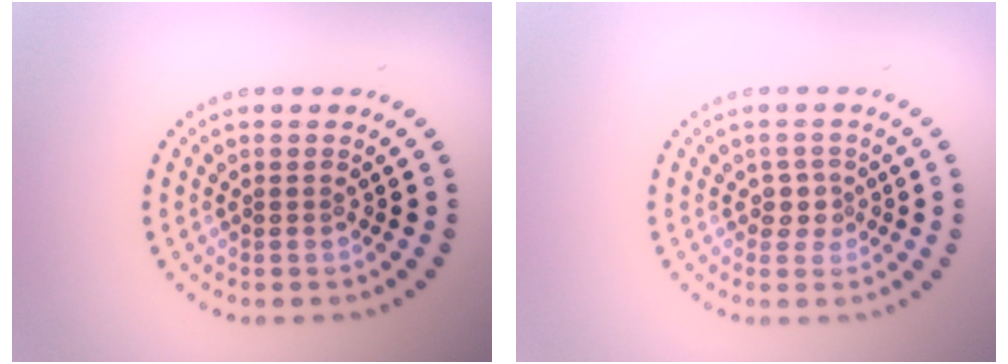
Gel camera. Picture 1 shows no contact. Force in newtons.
{"total": 1.5, "press": 1.2, "slide": 0.9}